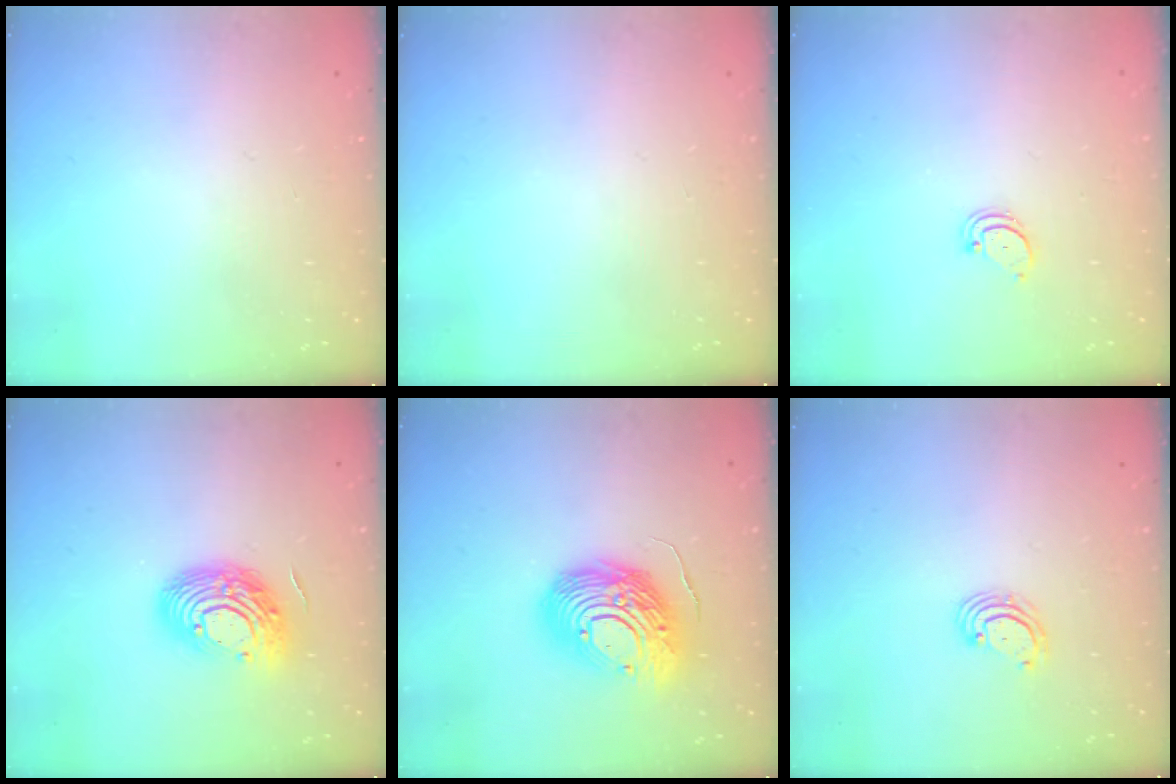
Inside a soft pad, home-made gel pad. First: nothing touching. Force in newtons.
{"total": 0.0}
{"total": 1.9, "press": 1.9, "slide": 0.2}
{"total": 14.5, "press": 14.5, "slide": 1.0}
{"total": 17.1, "press": 16.9, "slide": 2.7}
{"total": 3.1, "press": 3.1, "slide": 0.6}